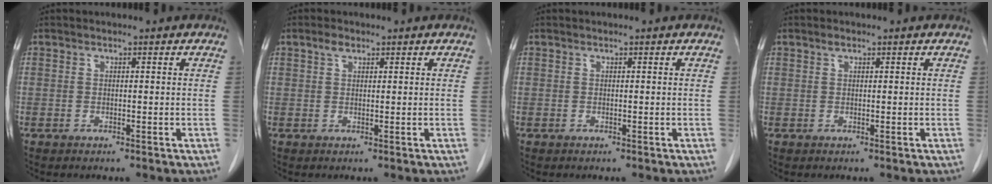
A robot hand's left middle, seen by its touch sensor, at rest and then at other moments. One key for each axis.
{"total": 1.5, "fx": 1.0, "fy": 0.7, "fz": 0.8, "tx": -0.019, "ty": 0.004, "tz": 0.017}
{"total": 0.0}
{"total": 0.6, "fx": 0.4, "fy": 0.2, "fz": 0.3, "tx": -0.009, "ty": 0.000, "tz": 0.007}